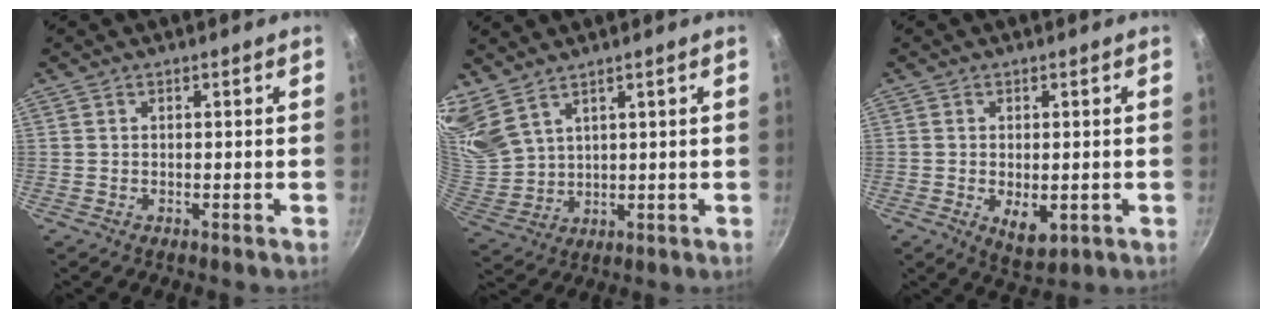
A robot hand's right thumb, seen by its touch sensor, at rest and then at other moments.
{"total": 9.8, "force": [7.6, 4.3, 4.5], "torque": [-0.088, -0.039, 0.172]}
{"total": 5.7, "force": [-1.1, 3.2, 4.6], "torque": [-0.062, -0.010, -0.007]}